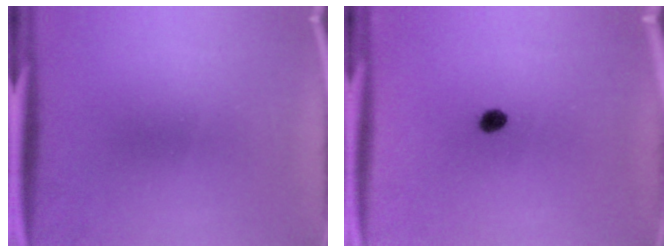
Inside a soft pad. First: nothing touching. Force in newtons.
{"total": 2.1}